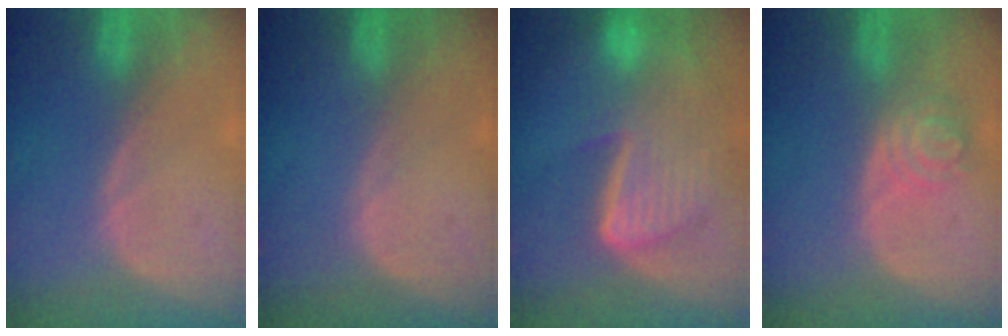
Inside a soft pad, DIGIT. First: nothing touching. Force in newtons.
{"total": 0.0}
{"total": 9.3, "press": 8.1, "slide": 4.6}
{"total": 4.3, "press": 4.3, "slide": 0.4}